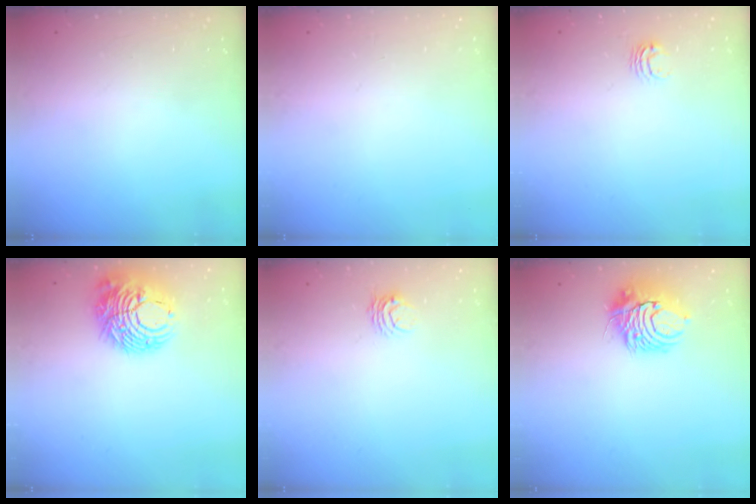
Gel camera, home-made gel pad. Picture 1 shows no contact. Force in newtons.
{"total": 0.0}
{"total": 4.2, "press": 4.2, "slide": 0.2}
{"total": 11.4, "press": 11.3, "slide": 1.1}
{"total": 3.9, "press": 3.9, "slide": 0.3}
{"total": 9.5, "press": 9.4, "slide": 1.1}